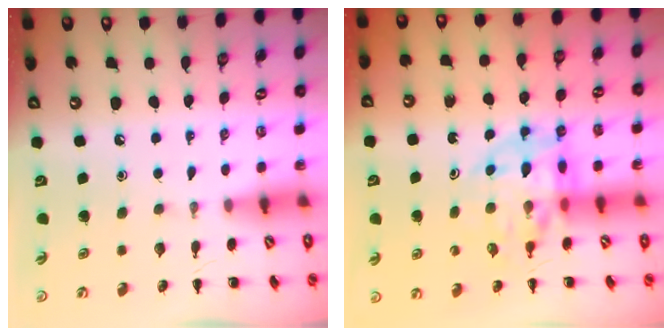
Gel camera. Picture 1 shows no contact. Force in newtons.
{"total": 12.7, "press": 12.0, "slide": 4.0}